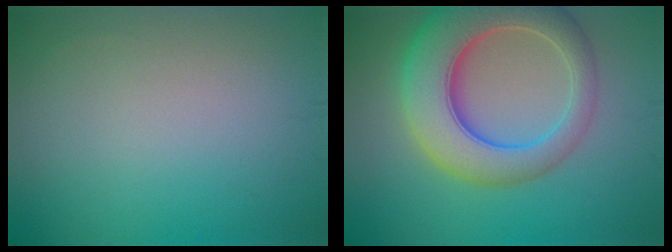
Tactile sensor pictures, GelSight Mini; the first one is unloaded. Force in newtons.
{"total": 9.8, "press": 9.8, "slide": 0.6}